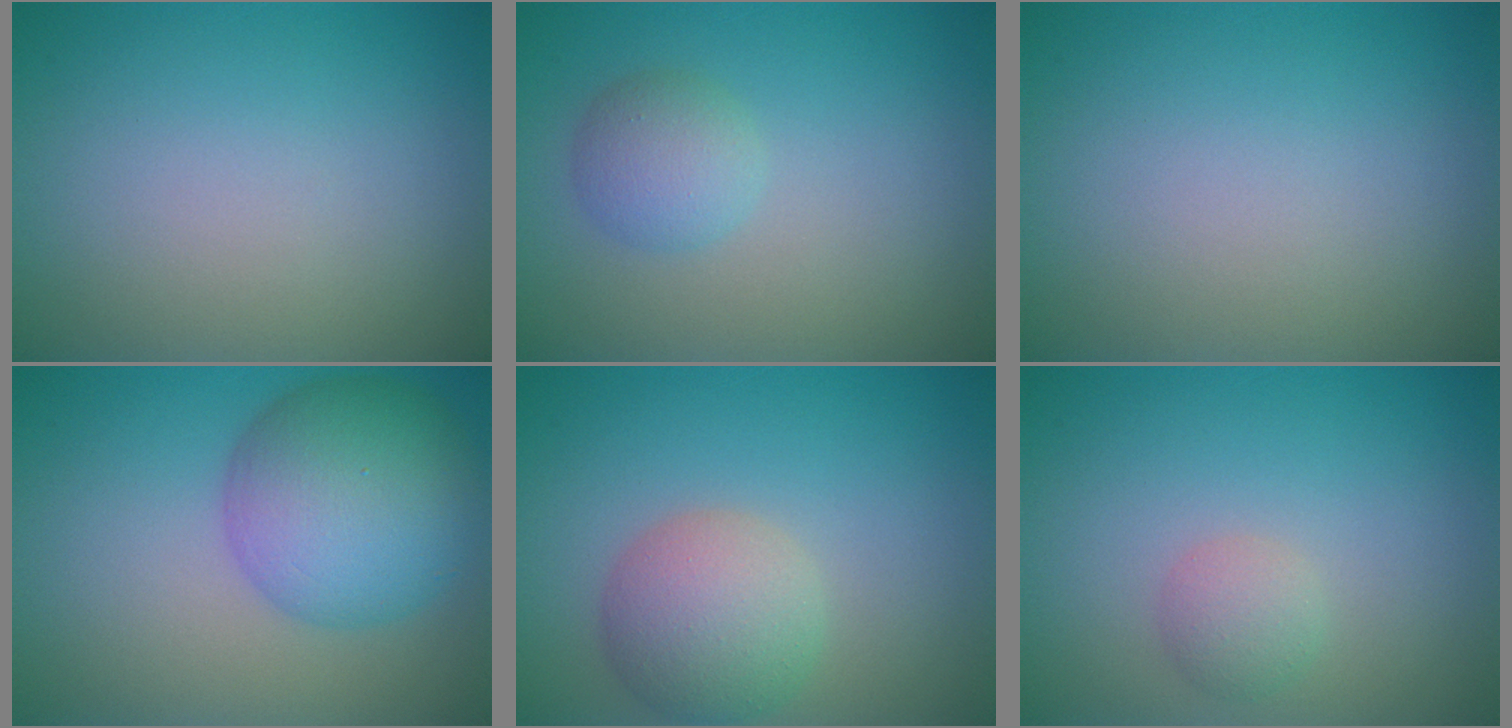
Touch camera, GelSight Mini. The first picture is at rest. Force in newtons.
{"total": 2.5, "press": 2.5, "slide": 0.1}
{"total": 0.0}
{"total": 8.2, "press": 8.2, "slide": 0.3}
{"total": 4.7, "press": 4.7, "slide": 0.1}
{"total": 1.7, "press": 1.7, "slide": 0.2}